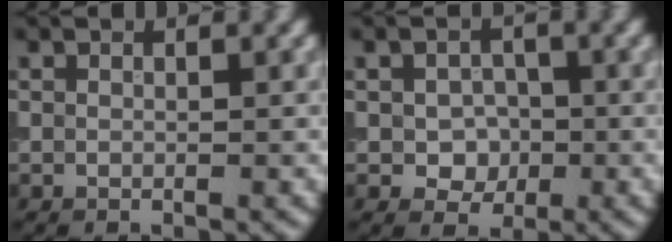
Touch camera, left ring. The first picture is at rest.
{"total": 2.8, "force": [-0.4, 2.3, 1.5], "torque": [-0.022, -0.004, -0.012]}